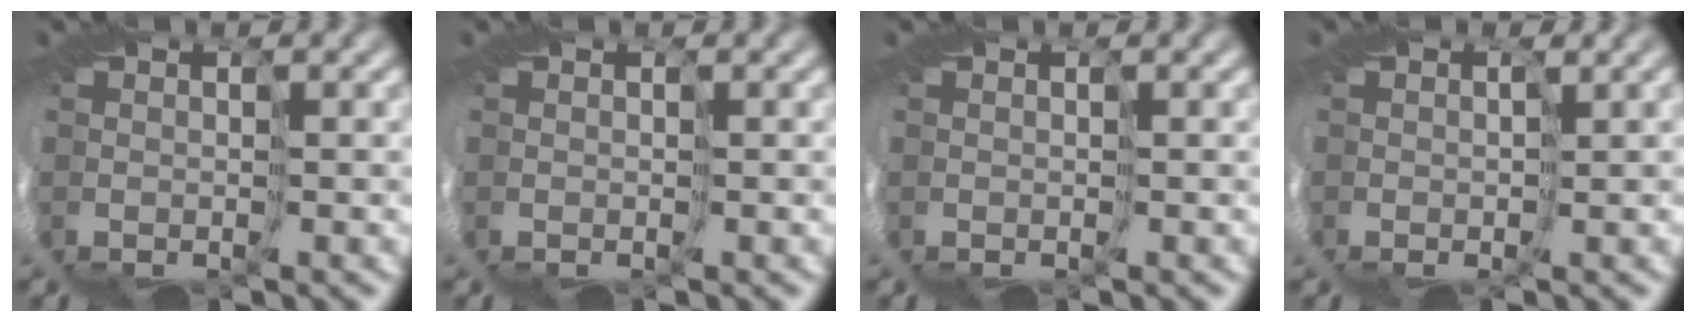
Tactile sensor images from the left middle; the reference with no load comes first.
{"total": 0.0}
{"total": 0.0}
{"total": 1.3, "force": [0.0, 0.3, 1.2], "torque": [-0.031, 0.002, -0.002]}